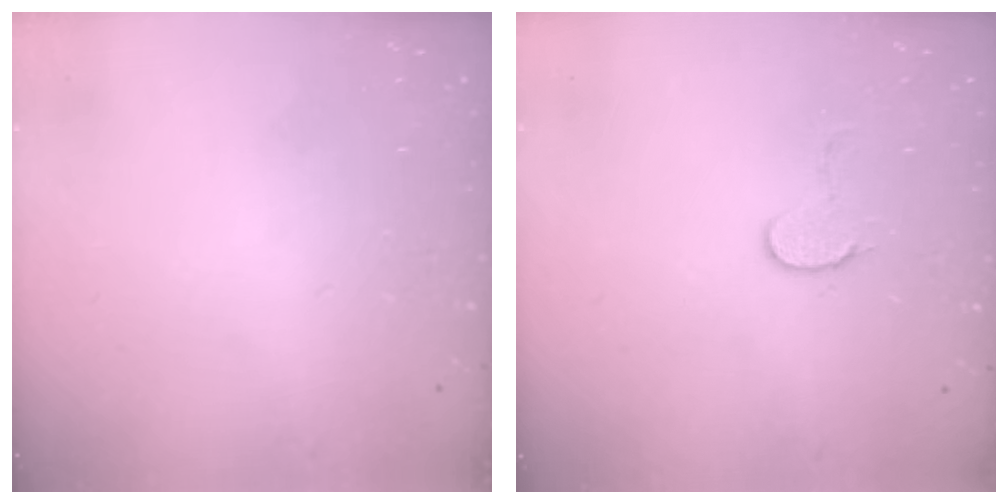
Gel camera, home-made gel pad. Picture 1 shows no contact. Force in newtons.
{"total": 5.9, "press": 5.9, "slide": 0.5}